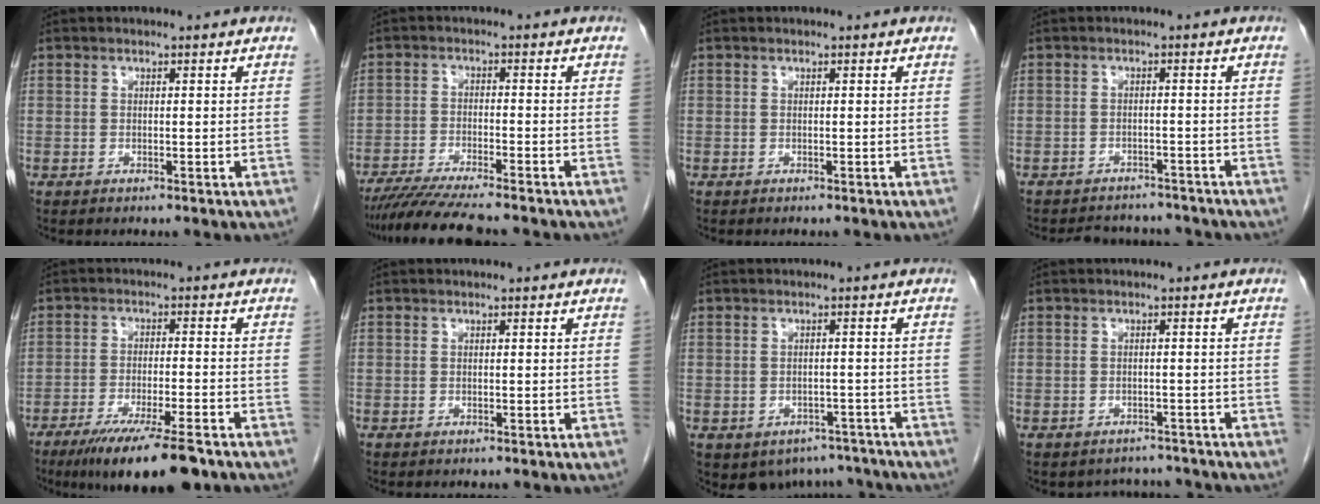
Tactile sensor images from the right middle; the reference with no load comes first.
{"total": 9.5, "force": [-8.2, -0.1, 4.7], "torque": [-0.070, -0.026, -0.136]}
{"total": 0.0}
{"total": 7.8, "force": [-7.2, 2.6, 1.4], "torque": [-0.019, 0.009, -0.089]}
{"total": 12.6, "force": [-9.0, 1.3, 8.7], "torque": [-0.131, -0.028, -0.142]}
{"total": 0.0}
{"total": 8.0, "force": [-5.7, 5.4, 1.4], "torque": [-0.014, 0.013, -0.068]}
{"total": 3.4, "force": [-3.0, 1.5, -0.3], "torque": [0.005, 0.013, -0.040]}